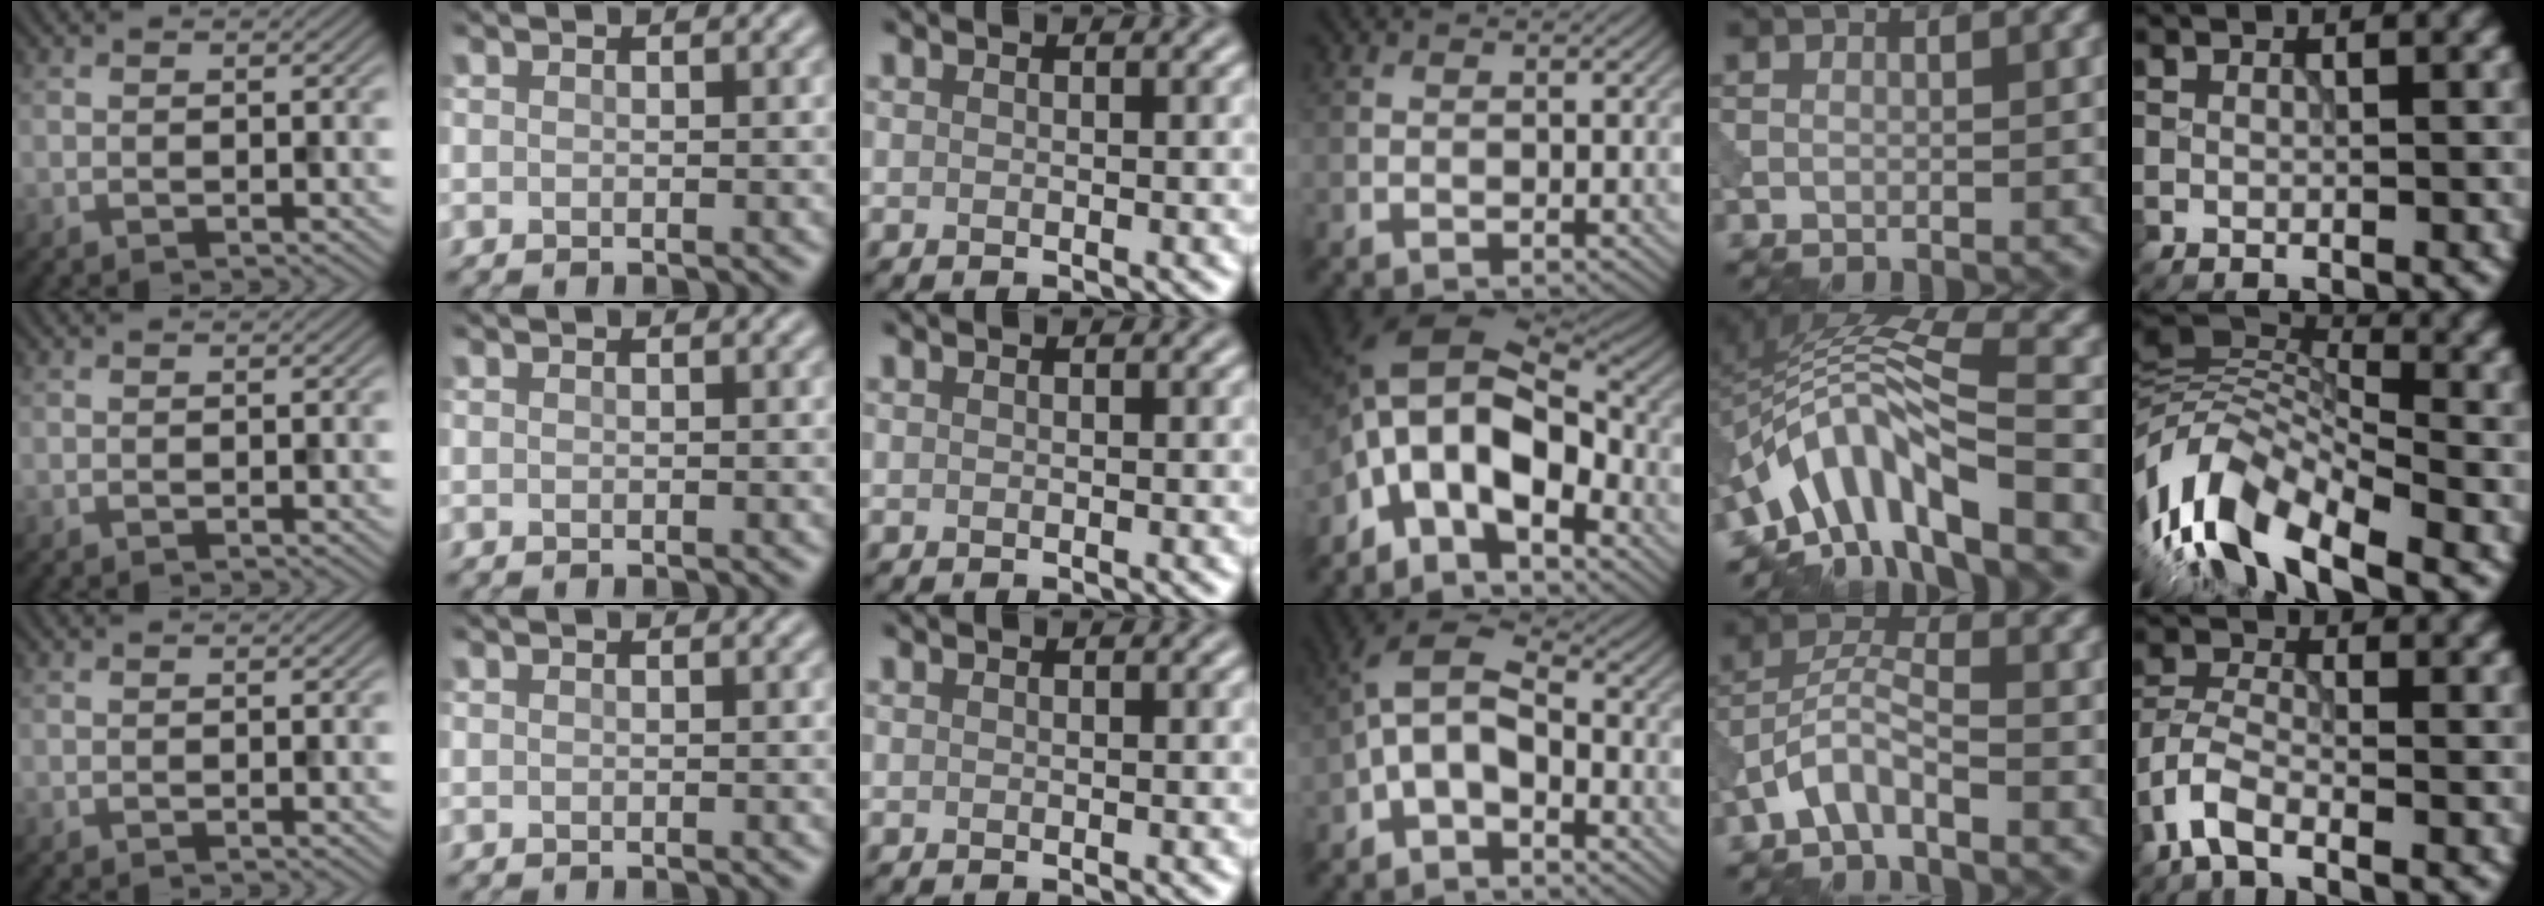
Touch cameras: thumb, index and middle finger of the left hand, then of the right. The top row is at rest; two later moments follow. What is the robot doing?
{"motion": "dispense", "object": "pipette"}